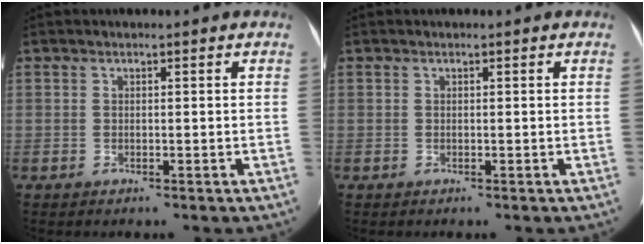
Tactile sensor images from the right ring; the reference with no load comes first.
{"total": 0.0}